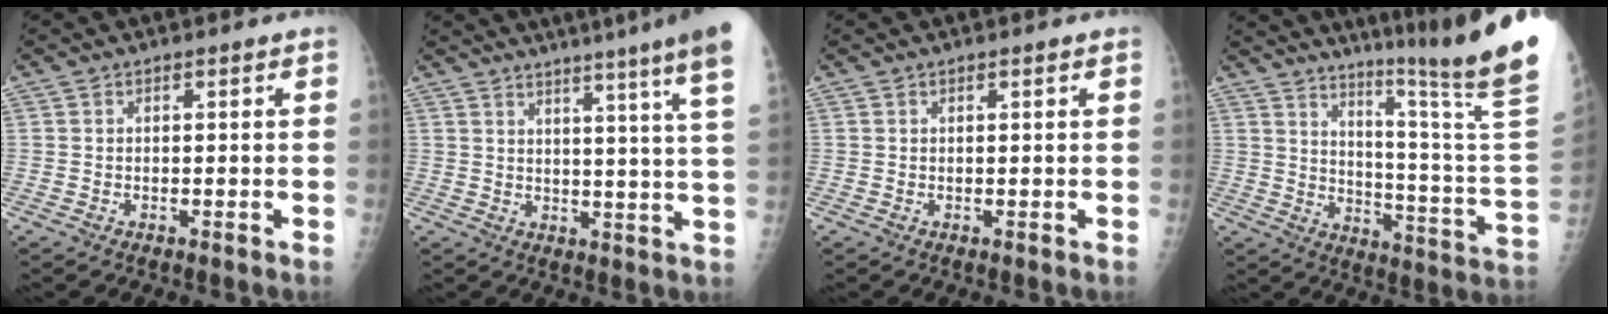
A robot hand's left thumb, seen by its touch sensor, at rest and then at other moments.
{"total": 17.7, "force": [13.2, -1.0, 11.8], "torque": [-0.152, -0.072, 0.146]}
{"total": 0.7, "force": [0.4, 0.0, 0.6], "torque": [-0.010, 0.000, 0.006]}
{"total": 25.4, "force": [19.4, -2.0, 16.3], "torque": [-0.223, -0.163, 0.271]}